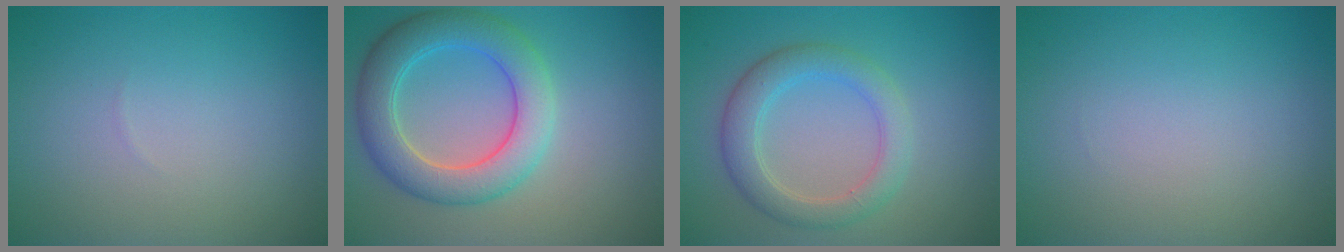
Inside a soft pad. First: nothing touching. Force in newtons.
{"total": 6.1, "press": 6.1, "slide": 0.3}
{"total": 3.8, "press": 3.8, "slide": 0.2}
{"total": 0.0}